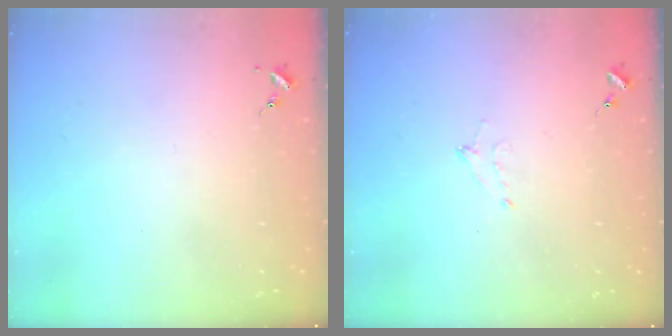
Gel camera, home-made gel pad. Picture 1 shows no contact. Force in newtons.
{"total": 4.9, "press": 4.8, "slide": 0.7}